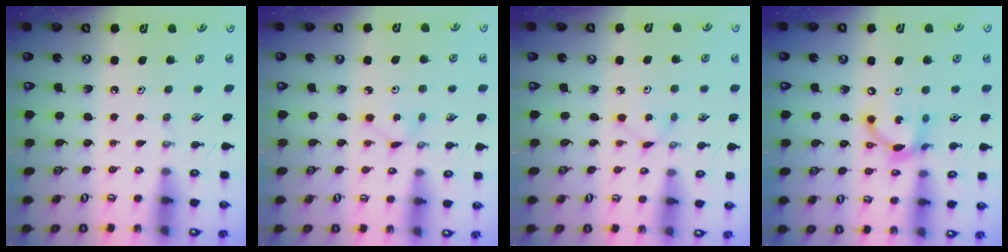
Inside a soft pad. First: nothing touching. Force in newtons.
{"total": 2.0, "press": 2.0, "slide": 0.2}
{"total": 2.0, "press": 2.0, "slide": 0.2}
{"total": 12.3, "press": 12.3, "slide": 1.0}